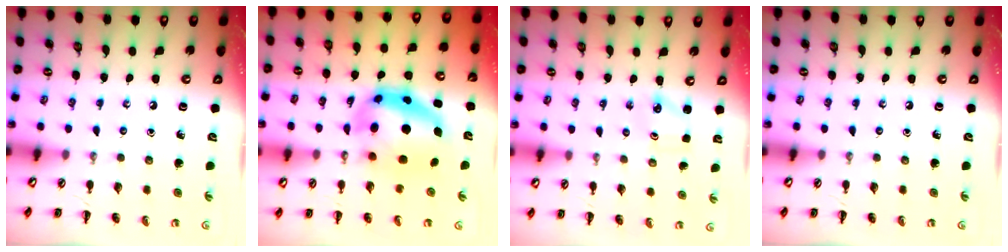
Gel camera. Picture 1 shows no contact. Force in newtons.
{"total": 11.7, "press": 11.4, "slide": 2.7}
{"total": 2.5, "press": 2.4, "slide": 0.8}
{"total": 0.0}